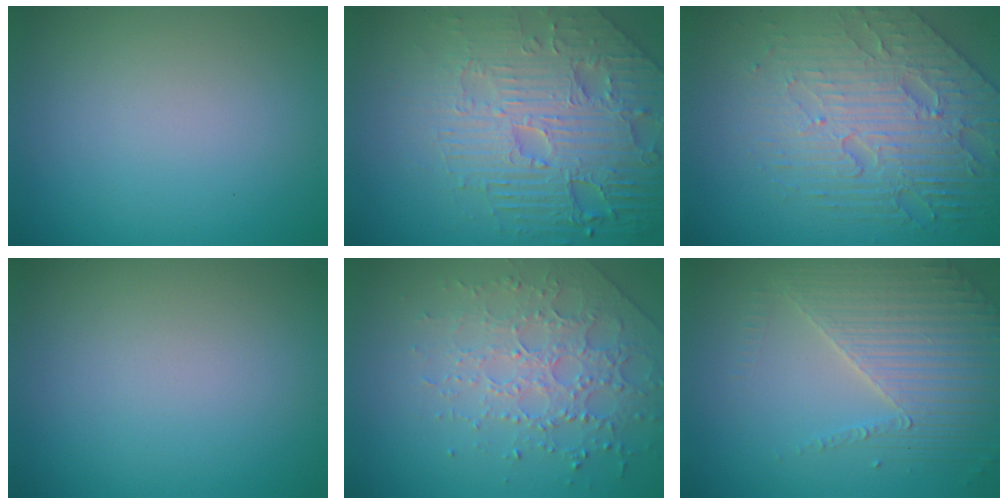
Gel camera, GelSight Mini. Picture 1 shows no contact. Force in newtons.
{"total": 7.4, "press": 6.0, "slide": 4.4}
{"total": 6.9, "press": 5.3, "slide": 4.4}
{"total": 0.0}
{"total": 3.8, "press": 3.6, "slide": 1.2}
{"total": 4.0, "press": 3.8, "slide": 1.3}